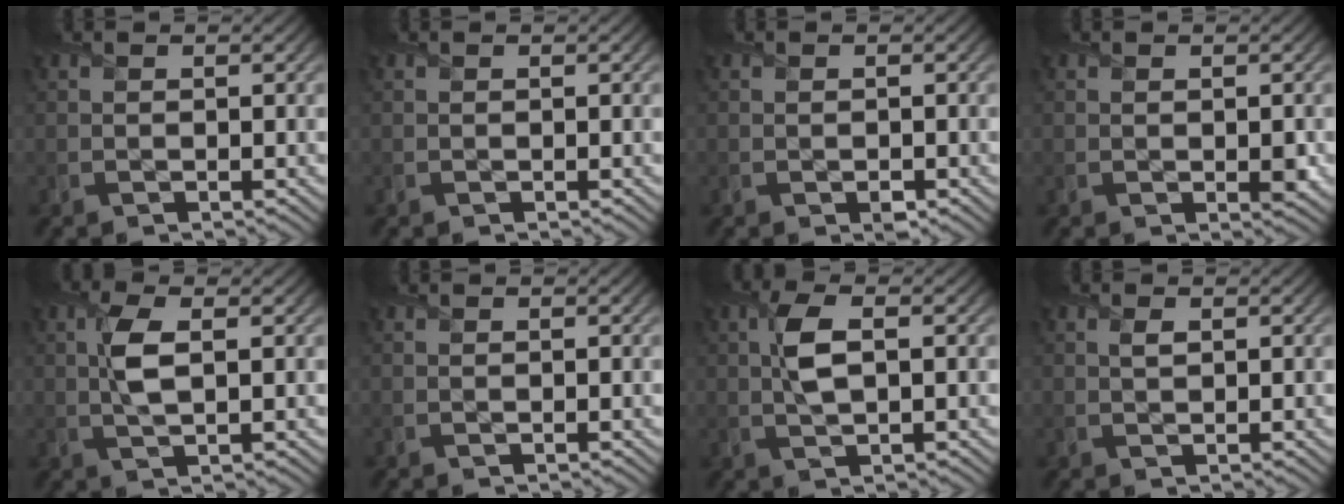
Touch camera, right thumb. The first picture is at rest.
{"total": 0.0}
{"total": 0.7, "force": [-0.5, 0.4, 0.4], "torque": [-0.003, -0.006, -0.006]}
{"total": 1.1, "force": [-0.2, 0.6, 1.0], "torque": [-0.007, -0.007, 0.002]}
{"total": 4.0, "force": [0.7, 1.5, 3.6], "torque": [-0.087, 0.003, 0.014]}
{"total": 0.0}
{"total": 4.2, "force": [0.7, 1.6, 3.8], "torque": [-0.087, 0.006, 0.013]}
{"total": 0.8, "force": [0.4, 0.4, 0.6], "torque": [-0.011, -0.003, 0.009]}